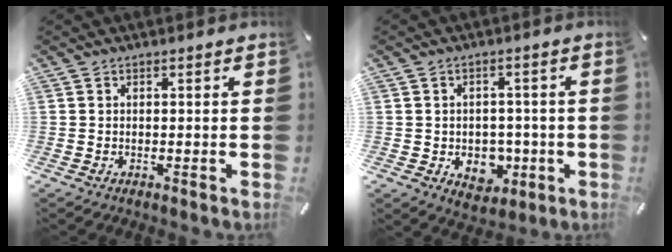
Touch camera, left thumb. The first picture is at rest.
{"total": 6.5, "force": [-1.2, 5.7, 2.9], "torque": [-0.022, 0.006, -0.016]}